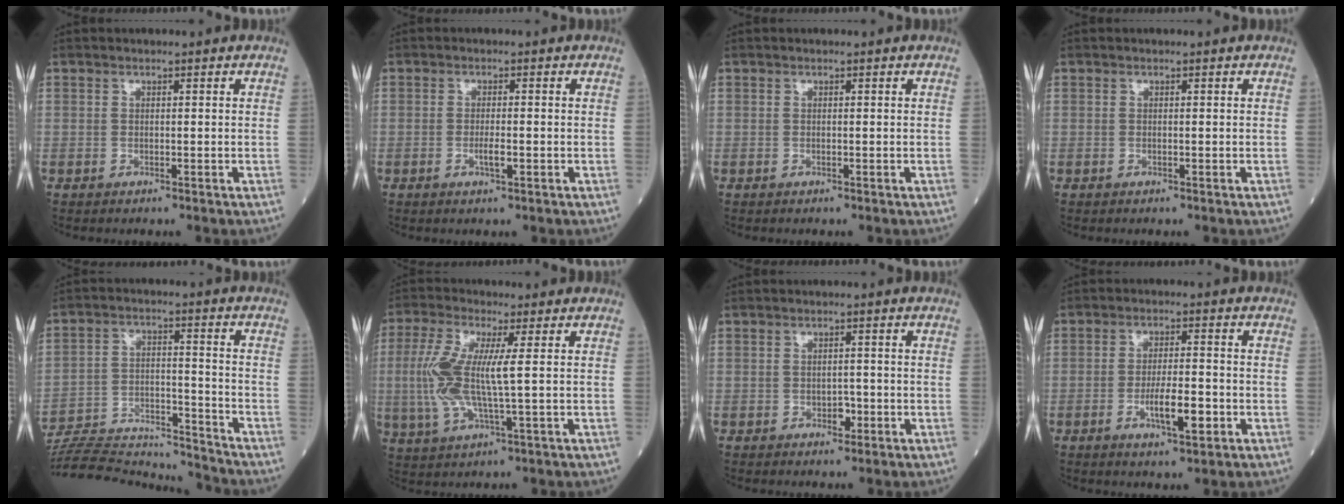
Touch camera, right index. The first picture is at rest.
{"total": 2.0, "force": [-0.6, 0.2, 1.9], "torque": [-0.037, -0.002, -0.012]}
{"total": 0.0}
{"total": 0.0}
{"total": 18.5, "force": [-18.1, 1.6, 3.2], "torque": [-0.076, 0.015, -0.278]}
{"total": 9.3, "force": [0.5, 1.4, 9.2], "torque": [-0.220, 0.003, 0.008]}
{"total": 1.6, "force": [-0.6, 1.0, 1.1], "torque": [-0.015, 0.002, -0.008]}
{"total": 6.0, "force": [-2.0, 1.2, 5.5], "torque": [-0.098, -0.004, -0.033]}